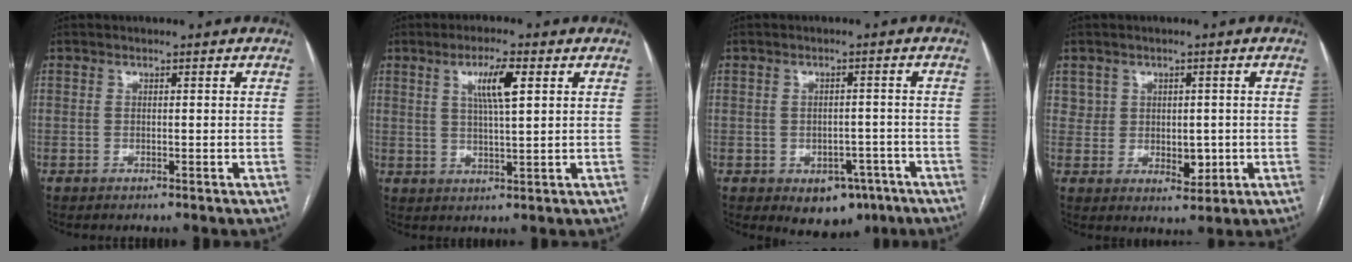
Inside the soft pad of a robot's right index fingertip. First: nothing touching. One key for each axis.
{"total": 6.0, "fx": 2.3, "fy": 0.5, "fz": 5.5, "tx": -0.099, "ty": 0.002, "tz": 0.041}
{"total": 6.5, "fx": -3.6, "fy": 4.3, "fz": 3.3, "tx": -0.026, "ty": 0.009, "tz": -0.039}
{"total": 4.5, "fx": 0.4, "fy": 3.8, "fz": 2.5, "tx": -0.027, "ty": -0.001, "tz": 0.016}